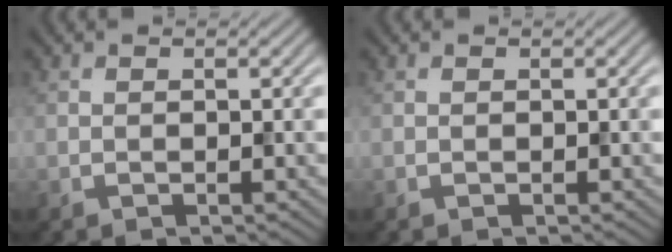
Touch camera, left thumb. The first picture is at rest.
{"total": 0.0}